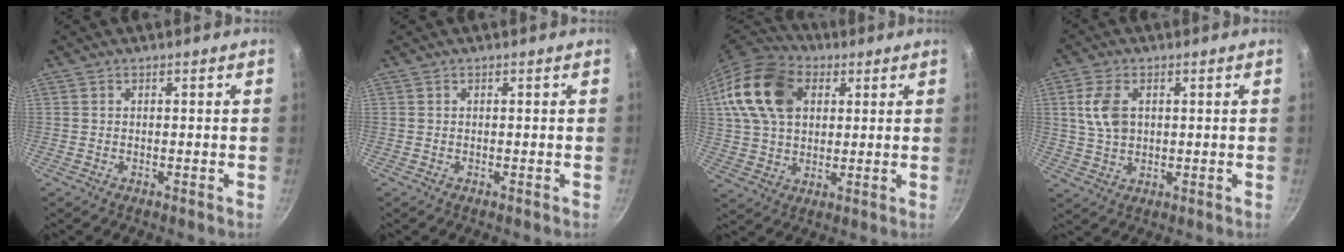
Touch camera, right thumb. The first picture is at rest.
{"total": 0.0}
{"total": 17.8, "force": [5.4, 12.4, 11.6], "torque": [-0.203, 0.010, 0.090]}
{"total": 7.1, "force": [1.7, 4.6, 5.1], "torque": [-0.097, 0.000, 0.032]}